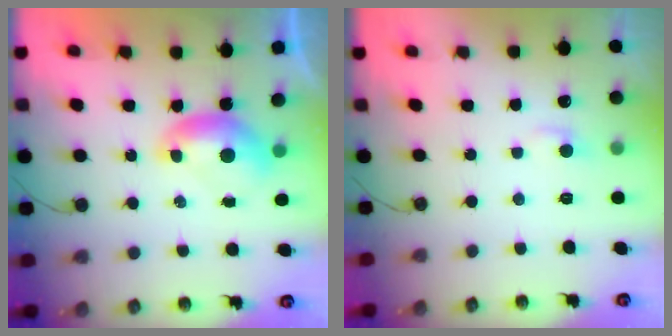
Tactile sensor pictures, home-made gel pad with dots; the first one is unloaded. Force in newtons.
{"total": 1.3, "press": 1.2, "slide": 0.5}